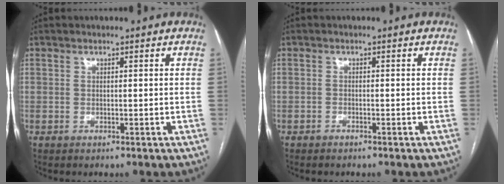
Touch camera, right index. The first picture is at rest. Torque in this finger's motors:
{"motor_torque": [0.02, 0.05, -0.07, -0.01]}